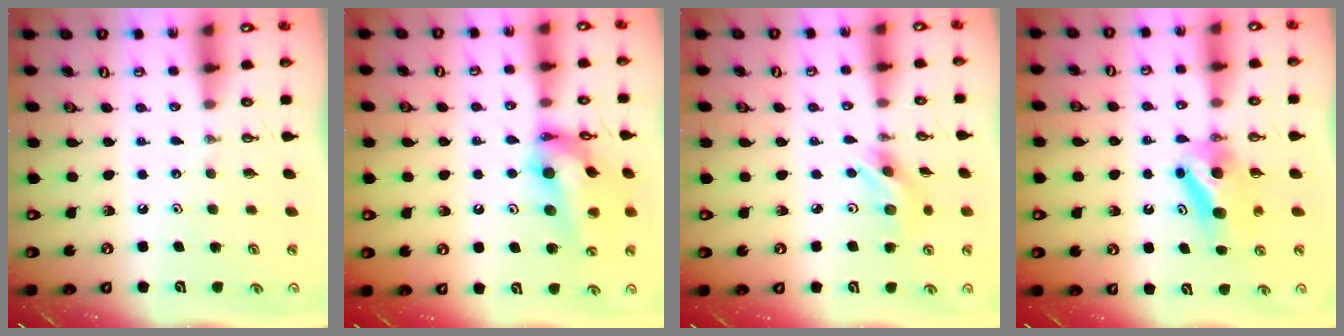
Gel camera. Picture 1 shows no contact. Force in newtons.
{"total": 17.0, "press": 16.9, "slide": 2.0}
{"total": 6.4, "press": 6.4, "slide": 0.2}
{"total": 7.5, "press": 7.0, "slide": 2.8}